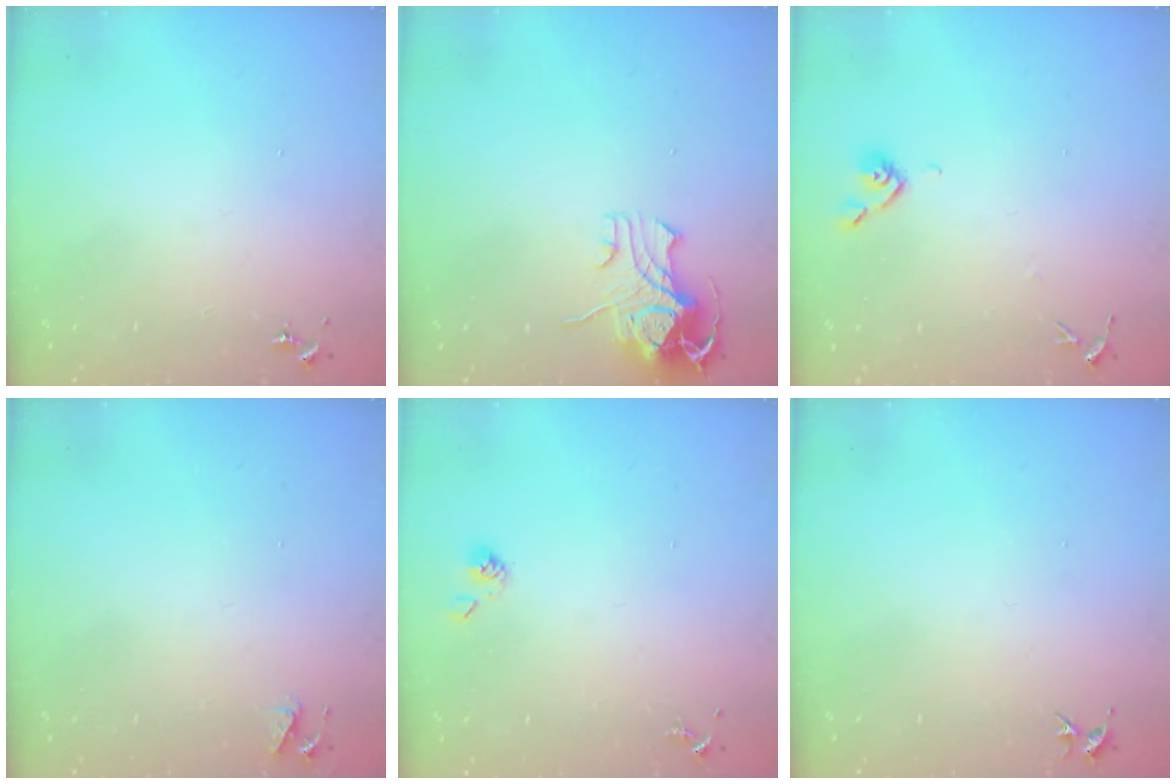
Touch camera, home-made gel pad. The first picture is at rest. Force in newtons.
{"total": 10.7, "press": 10.6, "slide": 1.4}
{"total": 5.8, "press": 5.8, "slide": 0.7}
{"total": 4.1, "press": 4.0, "slide": 0.7}
{"total": 3.6, "press": 3.4, "slide": 1.2}
{"total": 3.3, "press": 3.3, "slide": 0.4}